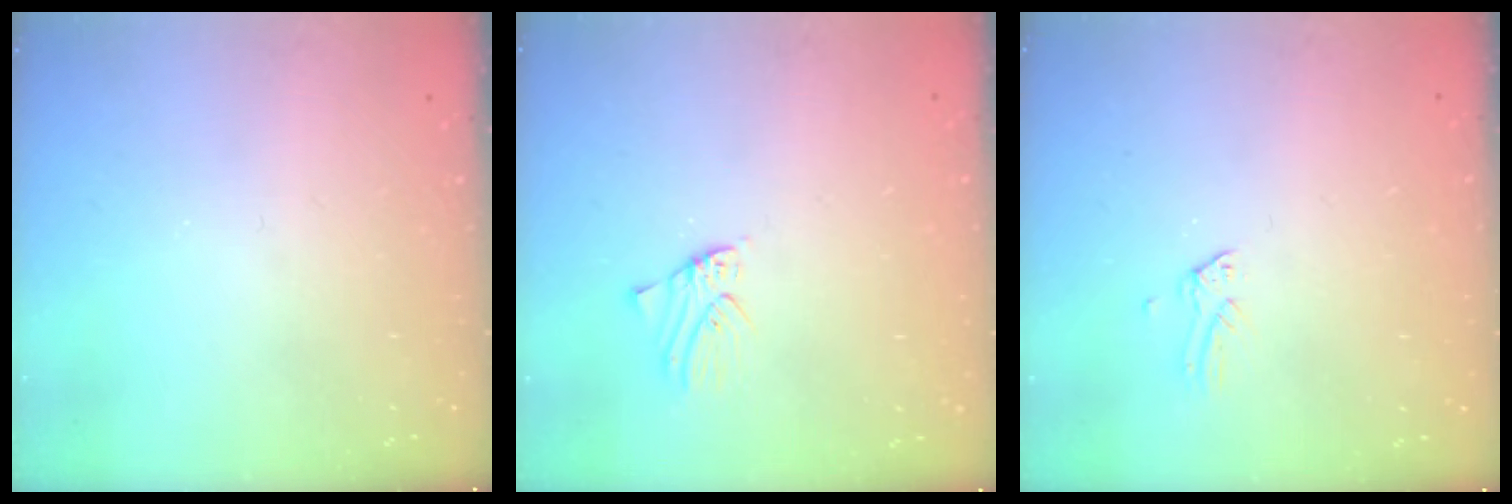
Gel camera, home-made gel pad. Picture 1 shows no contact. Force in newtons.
{"total": 1.1, "press": 1.1, "slide": 0.1}
{"total": 0.0}